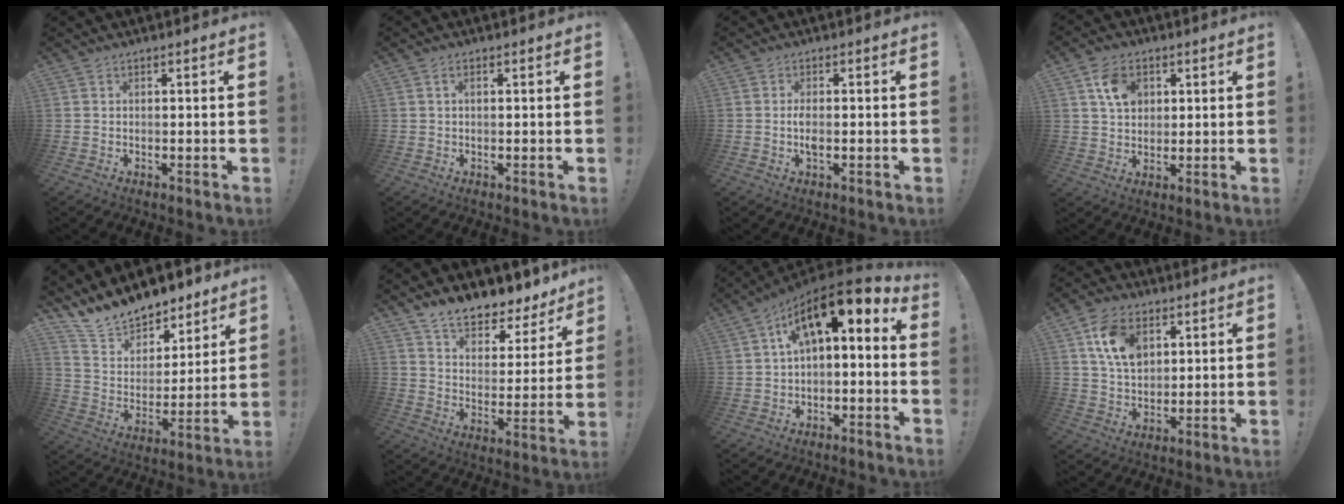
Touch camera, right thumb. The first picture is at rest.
{"total": 1.5, "force": [0.4, 0.6, 1.3], "torque": [-0.030, 0.006, 0.007]}
{"total": 3.0, "force": [-0.4, 1.1, 2.8], "torque": [-0.050, -0.002, -0.011]}
{"total": 8.8, "force": [3.6, 6.7, 4.3], "torque": [-0.060, -0.005, 0.068]}
{"total": 13.6, "force": [12.6, 4.7, 1.8], "torque": [-0.053, -0.108, 0.232]}
{"total": 9.9, "force": [9.0, 3.1, 3.0], "torque": [-0.057, -0.076, 0.160]}
{"total": 10.3, "force": [4.8, 3.4, 8.5], "torque": [-0.133, -0.035, 0.084]}
{"total": 12.6, "force": [5.5, 8.6, 7.3], "torque": [-0.118, -0.006, 0.107]}